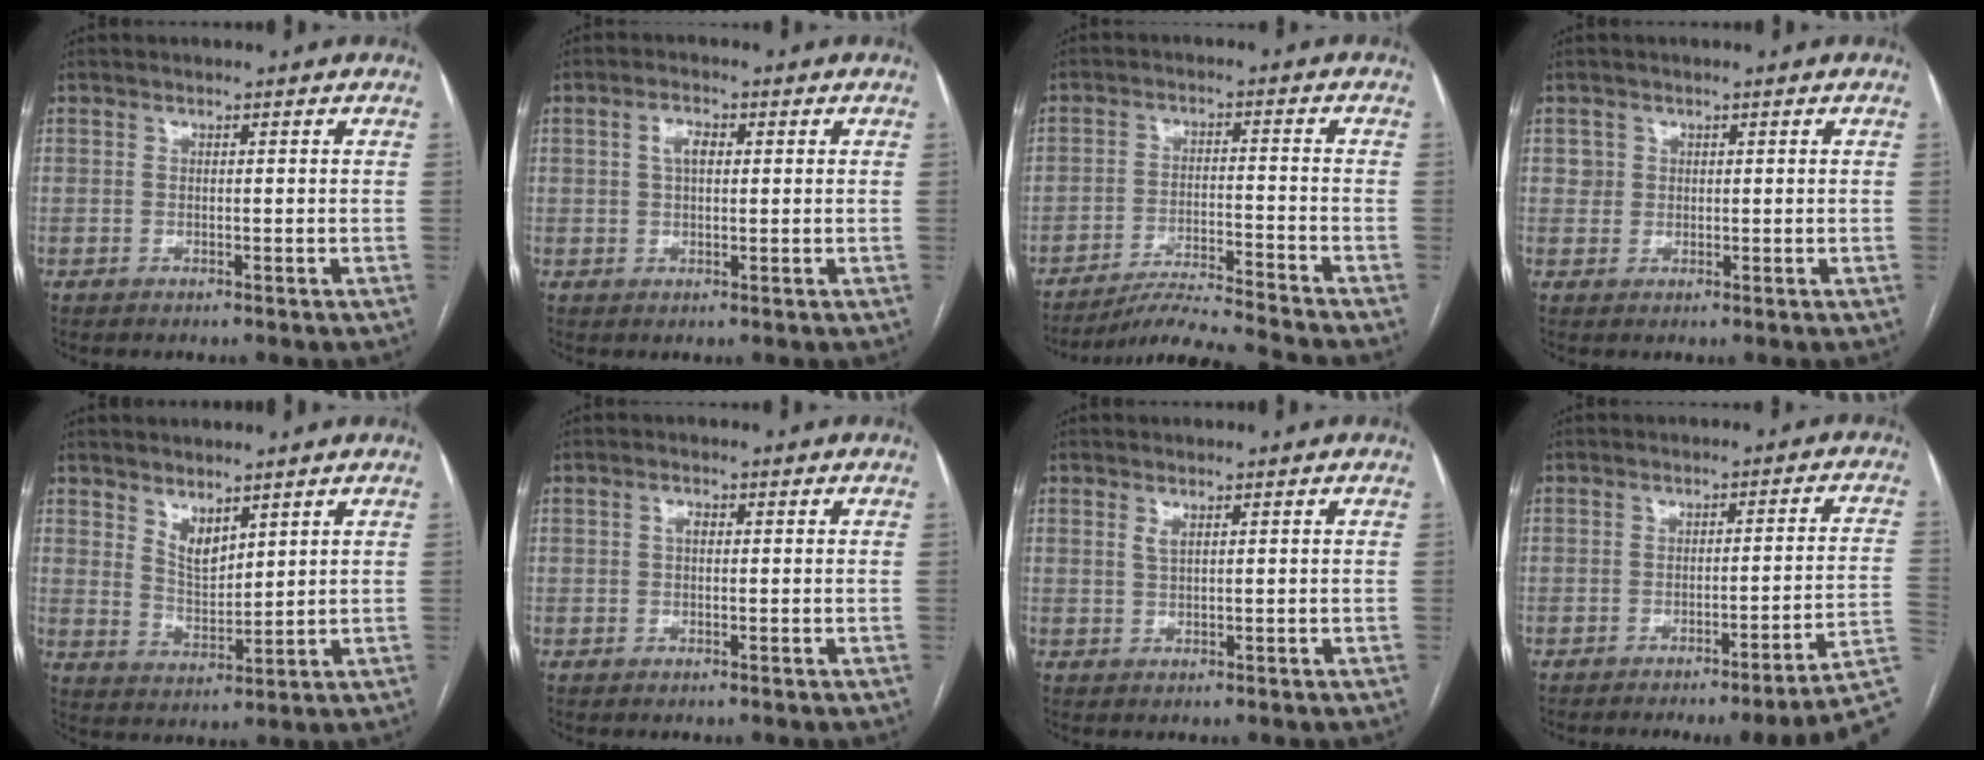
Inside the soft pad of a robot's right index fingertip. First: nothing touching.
{"total": 3.1, "force": [0.8, 1.6, 2.5], "torque": [-0.050, 0.010, 0.014]}
{"total": 10.7, "force": [-10.0, -3.0, 2.4], "torque": [-0.027, -0.012, -0.175]}
{"total": 1.6, "force": [0.5, 1.5, 0.0], "torque": [0.013, 0.003, 0.004]}
{"total": 4.6, "force": [3.2, 1.9, 2.8], "torque": [-0.055, -0.008, 0.069]}
{"total": 1.3, "force": [0.2, 0.8, 1.0], "torque": [-0.018, 0.007, 0.001]}
{"total": 1.2, "force": [0.7, 0.3, 0.9], "torque": [-0.022, -0.002, 0.015]}
{"total": 11.3, "force": [-6.5, -0.9, 9.2], "torque": [-0.085, 0.012, -0.087]}